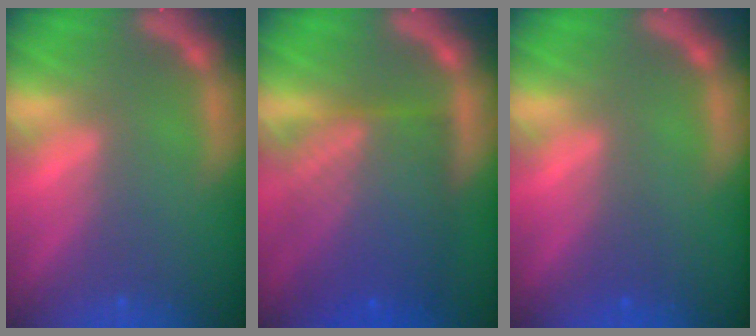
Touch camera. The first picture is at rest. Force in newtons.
{"total": 10.1}
{"total": 0.9}